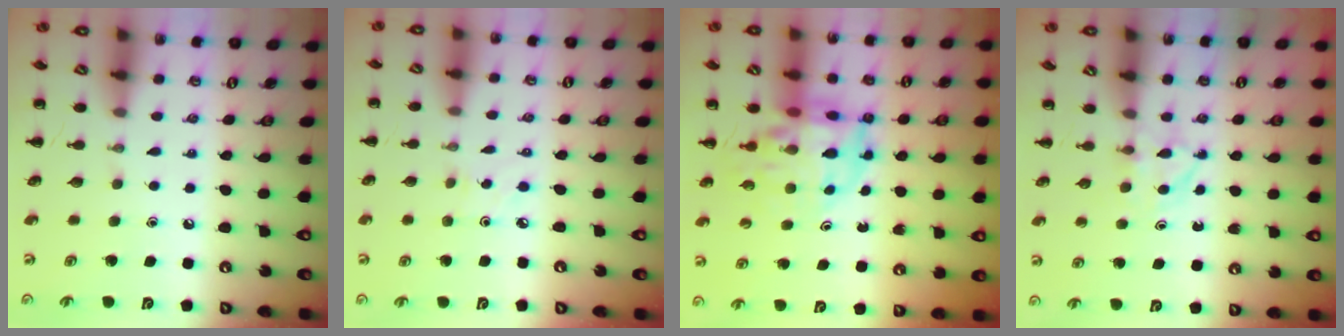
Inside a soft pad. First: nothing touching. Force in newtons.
{"total": 2.1, "press": 2.0, "slide": 0.8}
{"total": 11.4, "press": 10.8, "slide": 3.5}
{"total": 3.3, "press": 3.1, "slide": 1.3}